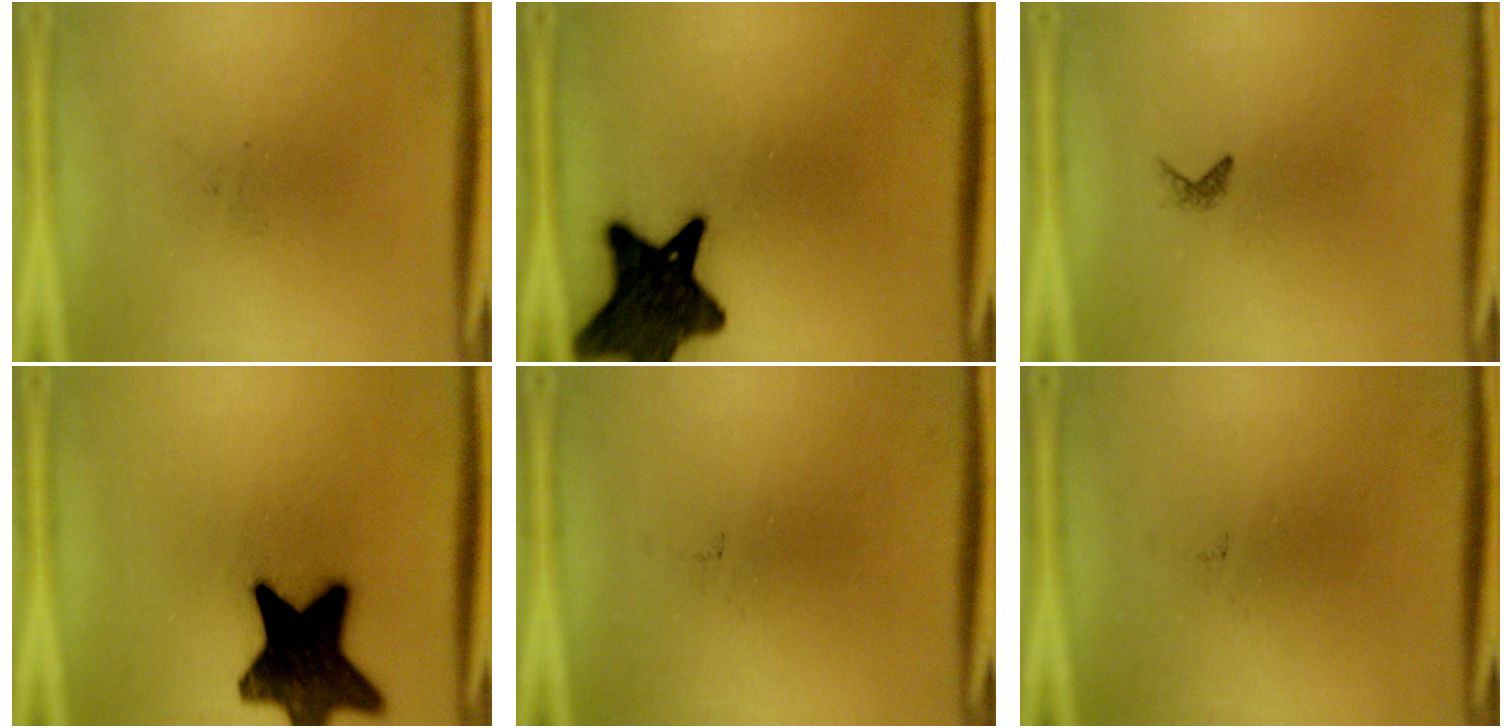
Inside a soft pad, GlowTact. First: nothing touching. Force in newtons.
{"total": 15.3}
{"total": 0.6}
{"total": 18.0}
{"total": 0.0}
{"total": 0.0}